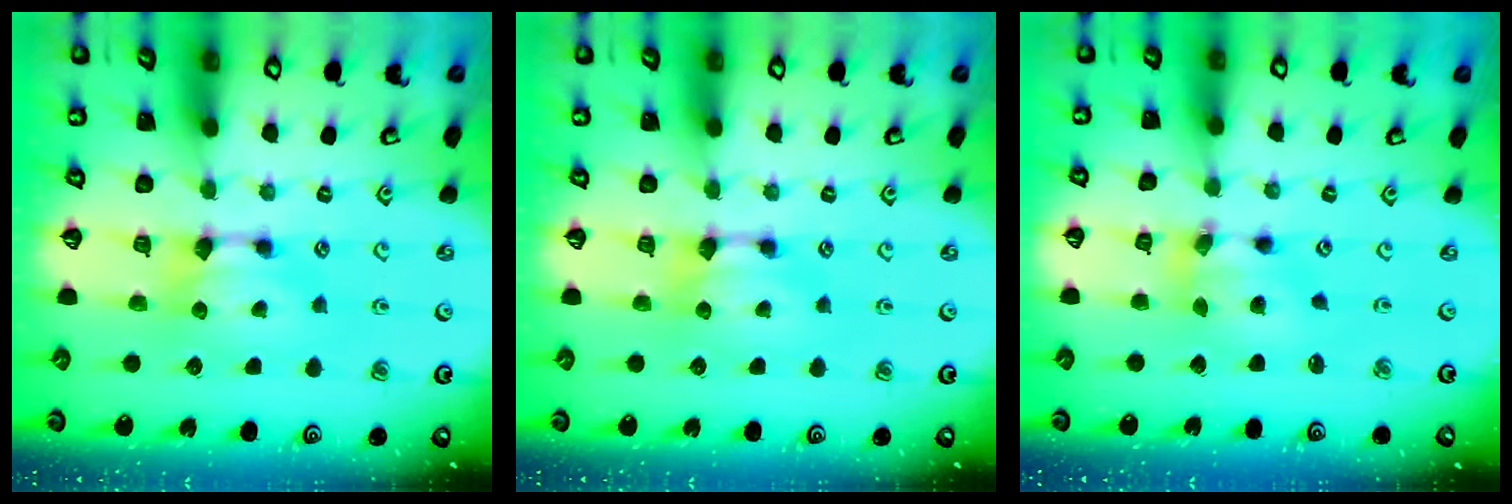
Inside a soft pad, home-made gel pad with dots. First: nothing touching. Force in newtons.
{"total": 0.0}
{"total": 4.4, "press": 4.1, "slide": 1.4}